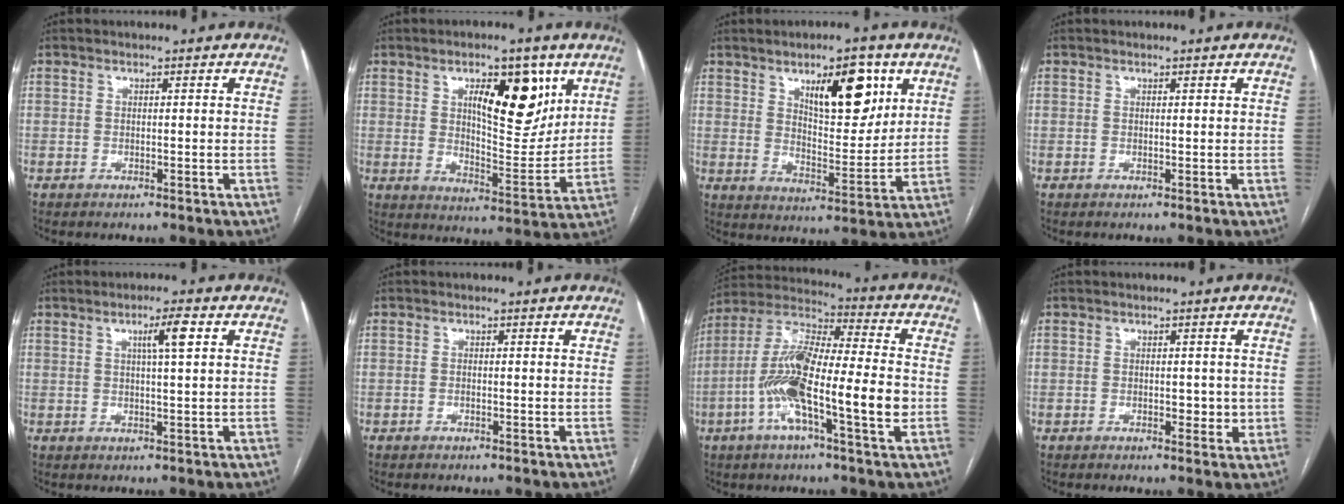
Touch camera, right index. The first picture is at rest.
{"total": 12.9, "force": [5.7, 4.5, 10.6], "torque": [-0.155, -0.002, 0.094]}
{"total": 11.9, "force": [5.9, 4.1, 9.4], "torque": [-0.143, -0.001, 0.099]}
{"total": 0.0}
{"total": 4.0, "force": [1.5, 0.0, 3.7], "torque": [-0.062, 0.003, 0.023]}
{"total": 0.0}
{"total": 17.1, "force": [-3.9, 2.1, 16.6], "torque": [-0.317, 0.005, -0.076]}
{"total": 2.5, "force": [-0.1, 1.6, 2.0], "torque": [-0.020, 0.000, 0.001]}